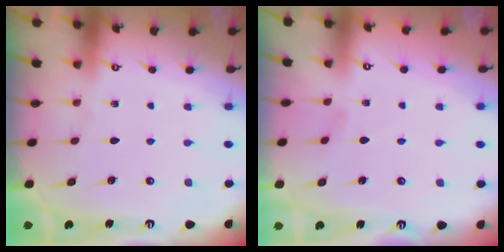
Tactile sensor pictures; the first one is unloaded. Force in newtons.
{"total": 0.8, "press": 0.8, "slide": 0.1}